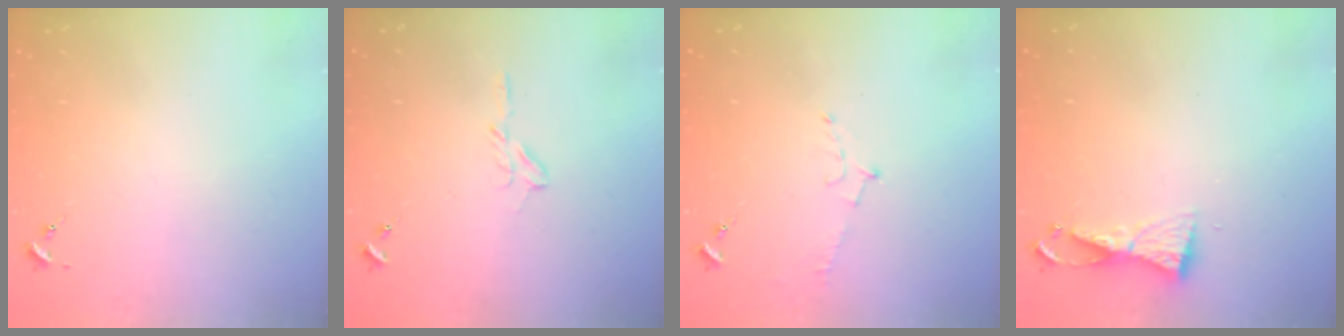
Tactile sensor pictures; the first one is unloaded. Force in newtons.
{"total": 5.5, "press": 5.5, "slide": 0.5}
{"total": 5.7, "press": 5.7, "slide": 0.6}
{"total": 5.4, "press": 5.4, "slide": 0.5}